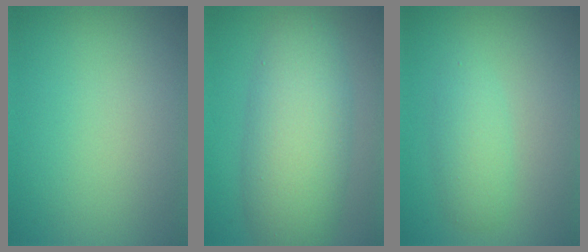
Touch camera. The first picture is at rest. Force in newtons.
{"total": 7.8, "press": 7.8, "slide": 0.2}
{"total": 2.2, "press": 2.2, "slide": 0.0}